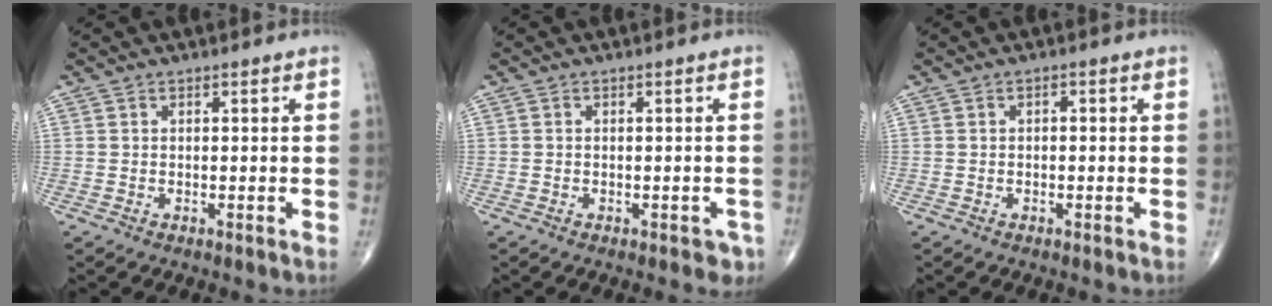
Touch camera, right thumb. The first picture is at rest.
{"total": 2.3, "force": [-1.3, 1.4, 1.3], "torque": [-0.001, 0.003, -0.014]}
{"total": 0.9, "force": [0.0, 0.6, 0.7], "torque": [-0.004, 0.003, -0.005]}